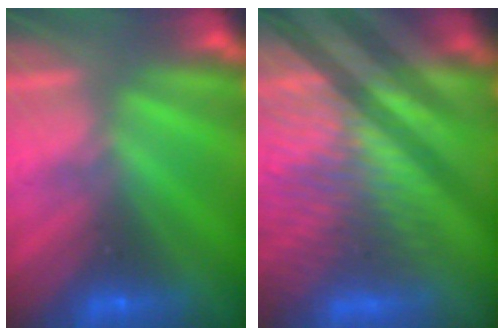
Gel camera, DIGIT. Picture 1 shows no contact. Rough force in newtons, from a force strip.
{"total": 7.2}